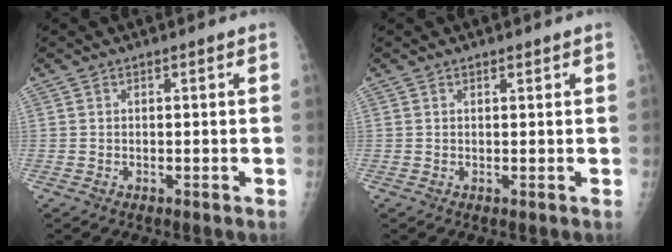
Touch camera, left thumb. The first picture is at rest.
{"total": 0.6, "force": [0.5, 0.2, 0.3], "torque": [-0.007, -0.004, 0.008]}